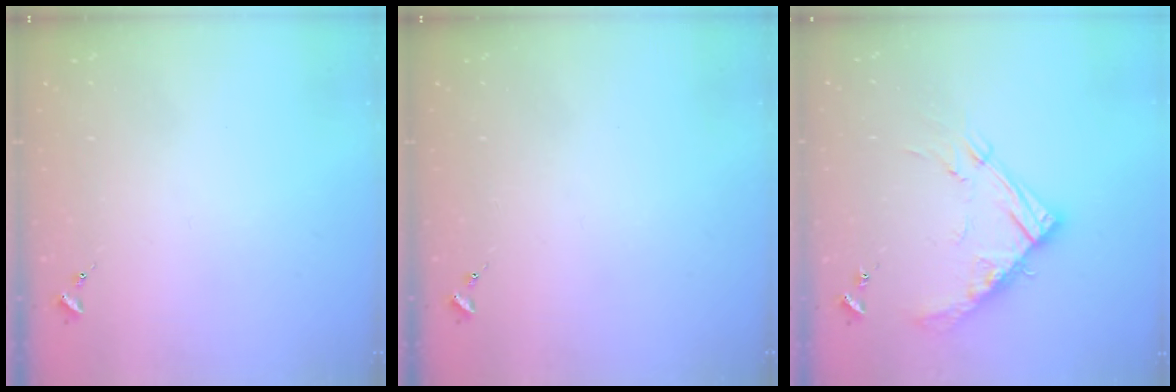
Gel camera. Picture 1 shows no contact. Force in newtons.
{"total": 0.0}
{"total": 15.1, "press": 15.1, "slide": 1.5}